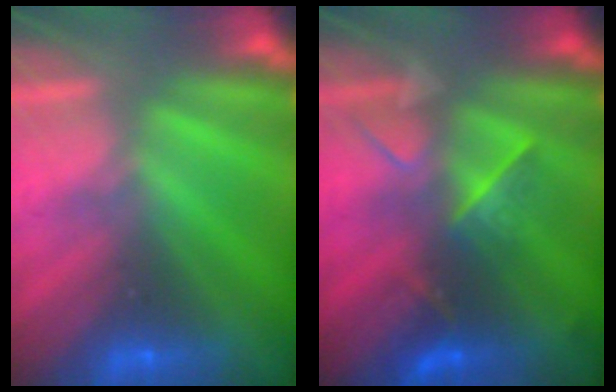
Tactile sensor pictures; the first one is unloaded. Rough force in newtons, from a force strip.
{"total": 2.6}